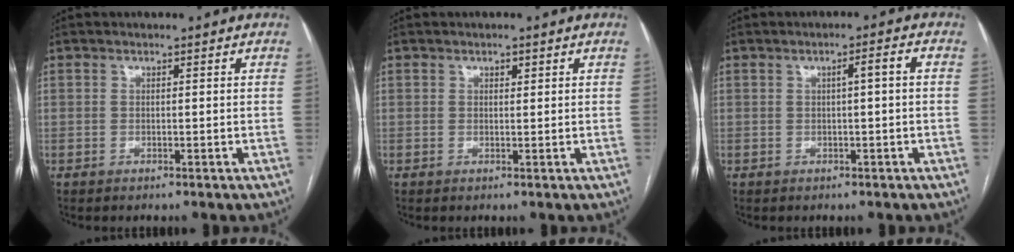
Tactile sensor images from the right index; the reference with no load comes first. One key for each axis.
{"total": 0.9, "fx": 0.5, "fy": 0.5, "fz": 0.6, "tx": -0.009, "ty": 0.001, "tz": 0.006}
{"total": 2.4, "fx": 0.2, "fy": 0.0, "fz": 2.4, "tx": -0.036, "ty": 0.006, "tz": 0.004}